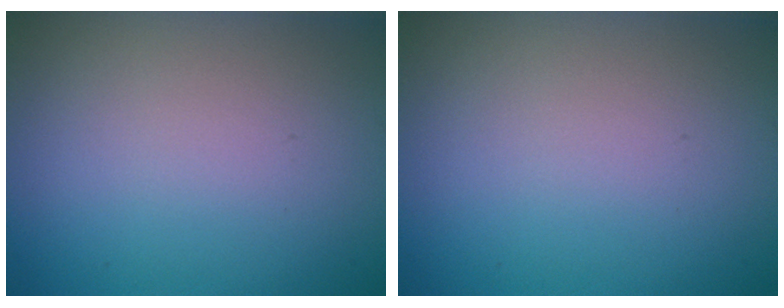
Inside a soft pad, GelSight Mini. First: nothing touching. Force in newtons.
{"total": 0.0}